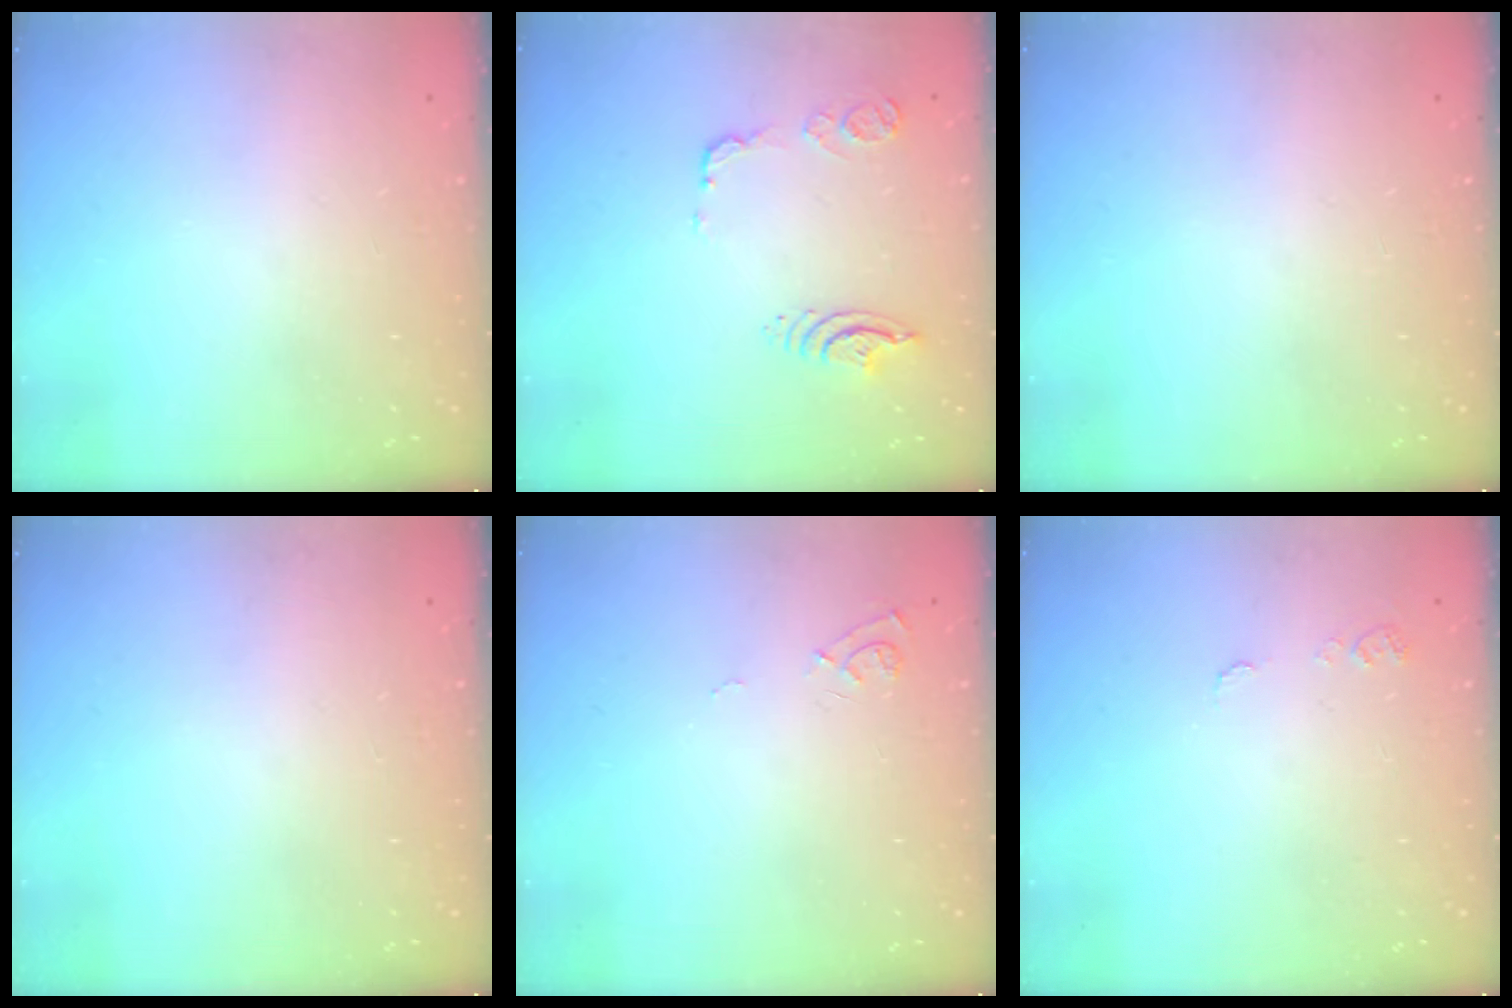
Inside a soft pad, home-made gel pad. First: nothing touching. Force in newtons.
{"total": 10.8, "press": 10.7, "slide": 1.4}
{"total": 0.0}
{"total": 0.0}
{"total": 6.8, "press": 6.8, "slide": 0.6}
{"total": 5.3, "press": 5.2, "slide": 0.5}